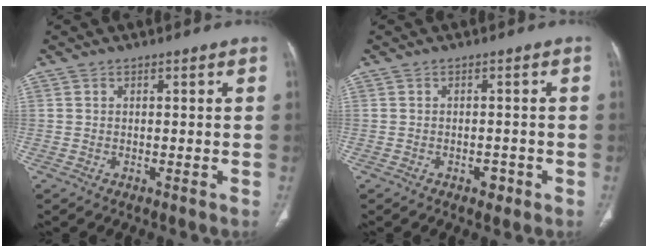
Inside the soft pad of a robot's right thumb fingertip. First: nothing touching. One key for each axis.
{"total": 2.0, "fx": -1.1, "fy": 1.3, "fz": 1.2, "tx": -0.009, "ty": 0.004, "tz": -0.012}